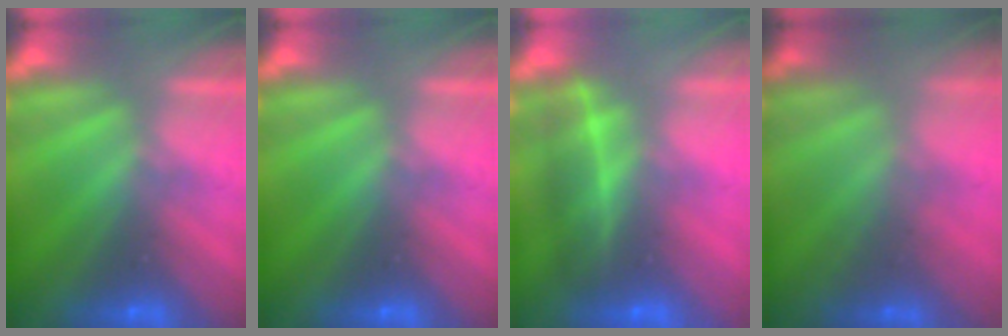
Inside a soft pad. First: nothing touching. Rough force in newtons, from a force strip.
{"total": 0.0}
{"total": 2.0}
{"total": 1.8}